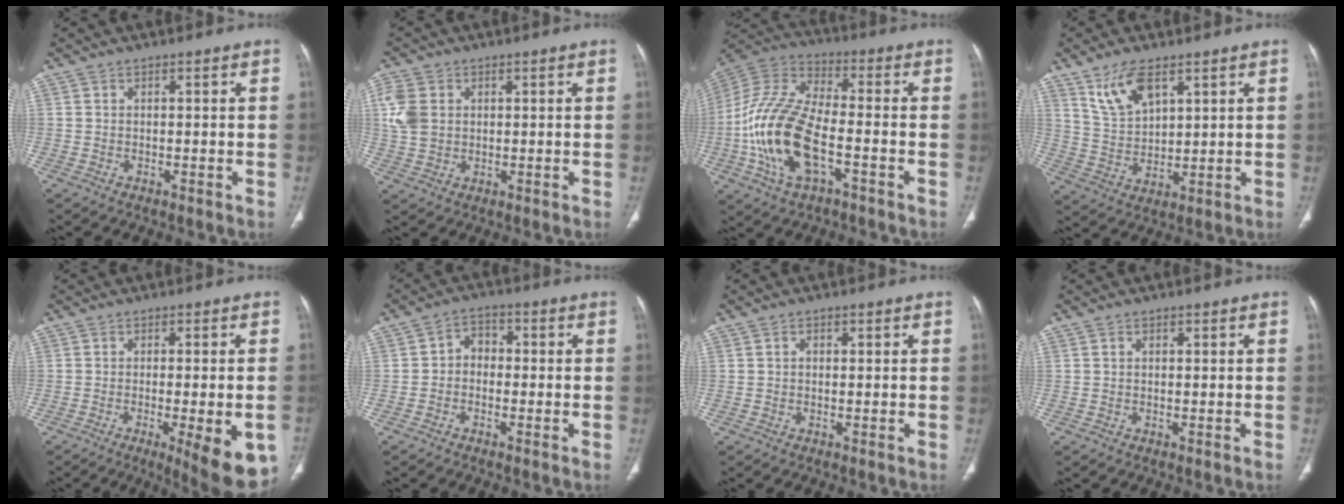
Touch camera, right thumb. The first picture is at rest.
{"total": 6.6, "force": [1.4, 5.2, 3.8], "torque": [-0.079, 0.001, 0.030]}
{"total": 18.3, "force": [-5.1, 8.7, 15.3], "torque": [-0.319, 0.026, -0.096]}
{"total": 8.7, "force": [5.3, 4.1, 5.6], "torque": [-0.098, -0.026, 0.112]}
{"total": 13.0, "force": [-5.1, 3.5, 11.5], "torque": [-0.115, -0.006, -0.061]}
{"total": 4.2, "force": [-0.5, 3.4, 2.4], "torque": [-0.017, 0.020, -0.022]}
{"total": 1.0, "force": [0.3, 0.8, 0.5], "torque": [-0.006, 0.001, 0.003]}
{"total": 0.7, "force": [0.3, 0.5, 0.3], "torque": [-0.003, -0.001, 0.004]}